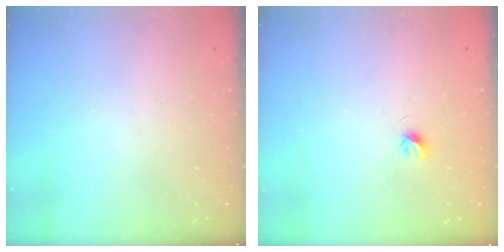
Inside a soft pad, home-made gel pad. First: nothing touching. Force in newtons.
{"total": 4.0, "press": 3.9, "slide": 0.9}